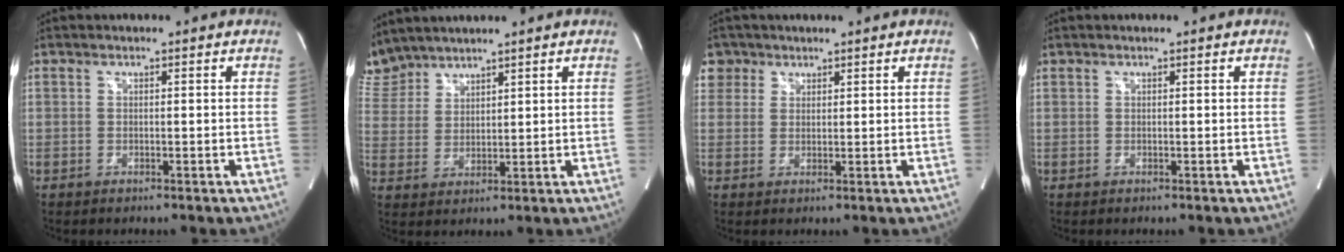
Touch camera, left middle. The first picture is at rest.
{"total": 7.2, "force": [6.9, 2.2, 0.1], "torque": [-0.016, 0.015, 0.154]}
{"total": 3.7, "force": [2.1, 3.1, -0.3], "torque": [0.010, 0.010, 0.038]}
{"total": 0.0}